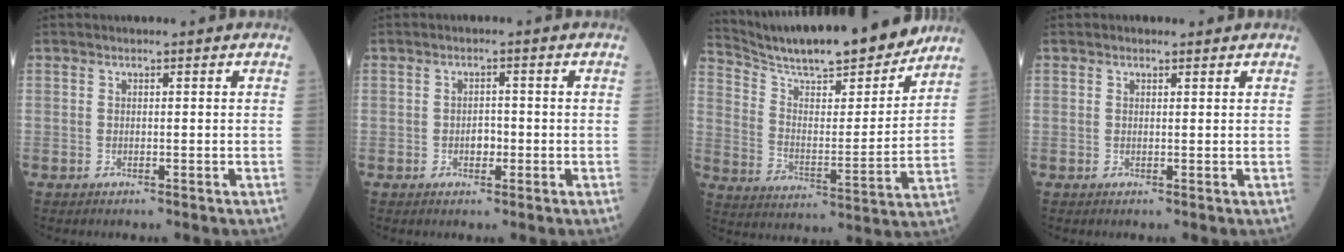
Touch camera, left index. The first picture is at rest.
{"total": 1.8, "force": [-0.5, 1.2, 1.3], "torque": [-0.019, 0.004, -0.007]}
{"total": 20.2, "force": [18.3, 2.2, 8.4], "torque": [-0.151, -0.016, 0.281]}
{"total": 0.9, "force": [0.7, 0.5, 0.1], "torque": [-0.005, 0.001, 0.008]}